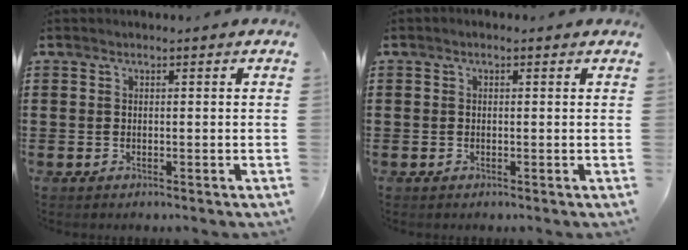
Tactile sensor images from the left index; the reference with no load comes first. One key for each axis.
{"total": 0.5, "fx": -0.1, "fy": 0.4, "fz": 0.3, "tx": -0.006, "ty": 0.001, "tz": -0.002}